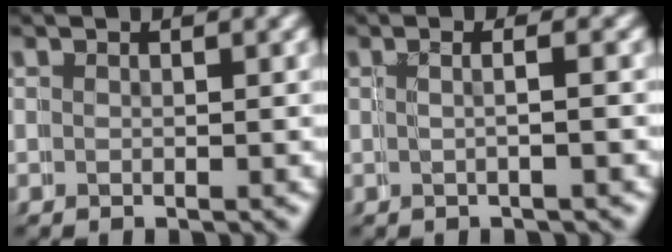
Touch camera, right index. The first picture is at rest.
{"total": 1.1, "force": [-0.1, -0.1, 1.0], "torque": [-0.021, 0.001, -0.003]}